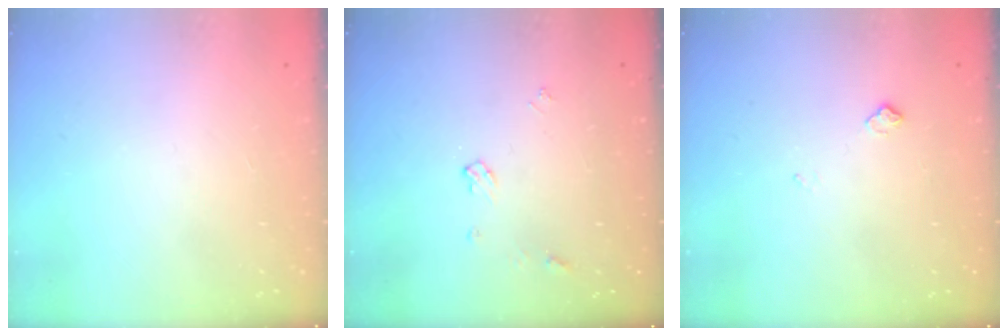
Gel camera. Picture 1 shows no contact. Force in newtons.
{"total": 4.5, "press": 4.4, "slide": 0.8}
{"total": 5.2, "press": 5.1, "slide": 0.8}